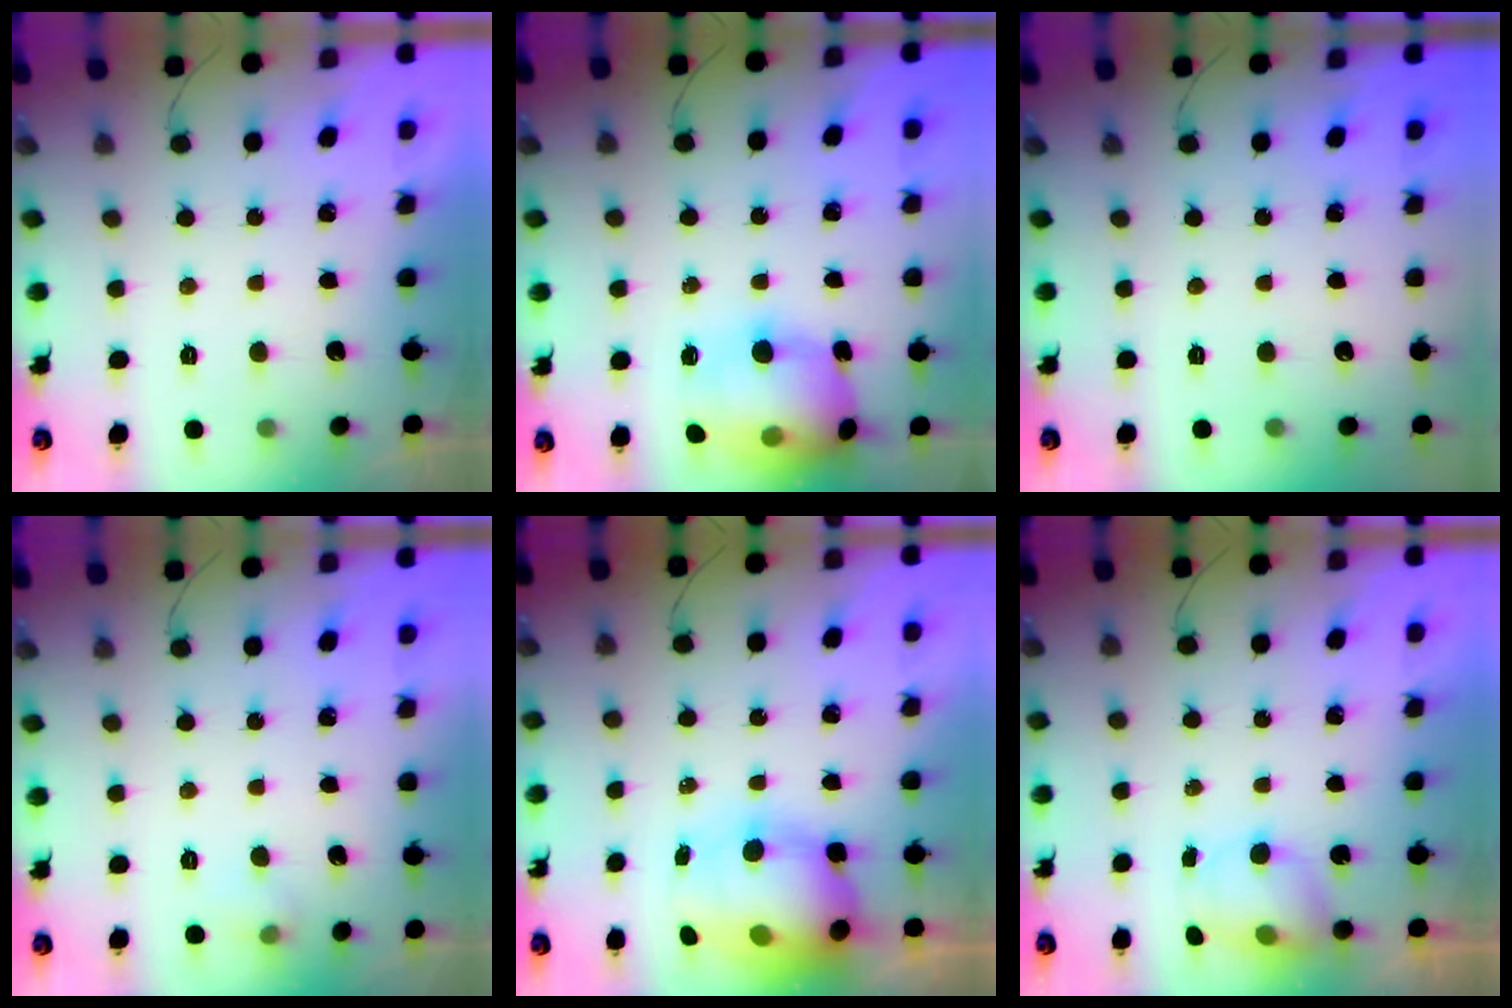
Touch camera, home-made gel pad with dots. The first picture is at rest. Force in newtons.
{"total": 16.9, "press": 16.6, "slide": 3.2}
{"total": 0.0}
{"total": 3.9, "press": 3.6, "slide": 1.6}
{"total": 12.6, "press": 12.3, "slide": 2.9}
{"total": 5.8, "press": 5.7, "slide": 0.7}